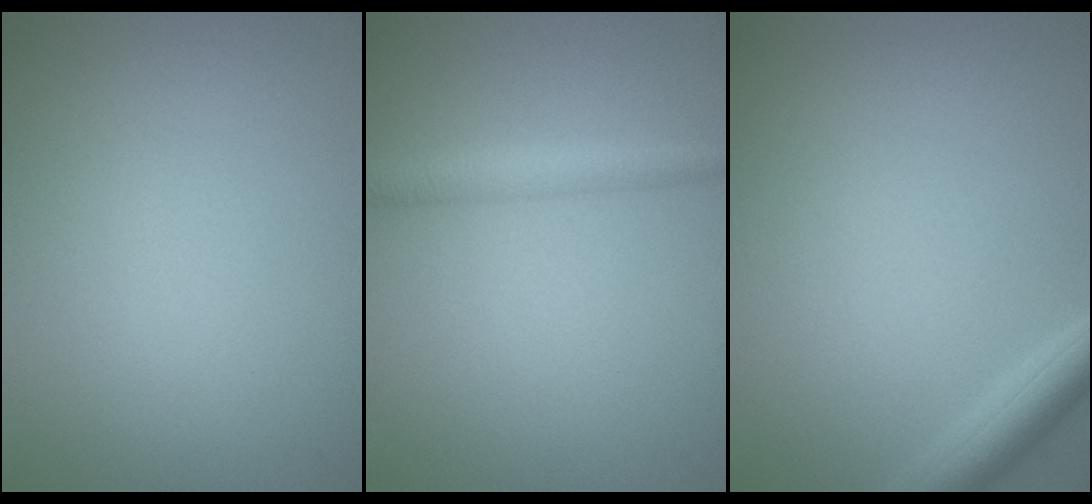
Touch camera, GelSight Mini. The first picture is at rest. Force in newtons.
{"total": 2.3, "press": 2.3, "slide": 0.1}
{"total": 3.2, "press": 3.2, "slide": 0.3}